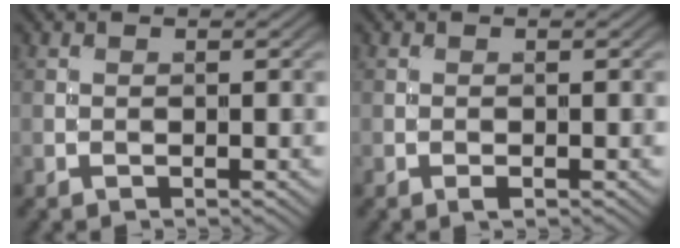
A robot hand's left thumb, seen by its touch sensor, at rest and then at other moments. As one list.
[{"total": 0.5, "force": [-0.3, 0.2, 0.5], "torque": [-0.008, -0.001, -0.006]}]